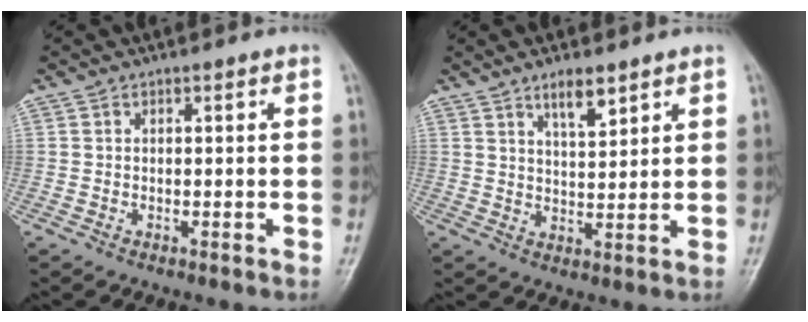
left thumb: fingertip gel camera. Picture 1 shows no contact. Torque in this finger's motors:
{"motor_torque": [0.85, -0.68, 1.42, -1.38, 0.13]}